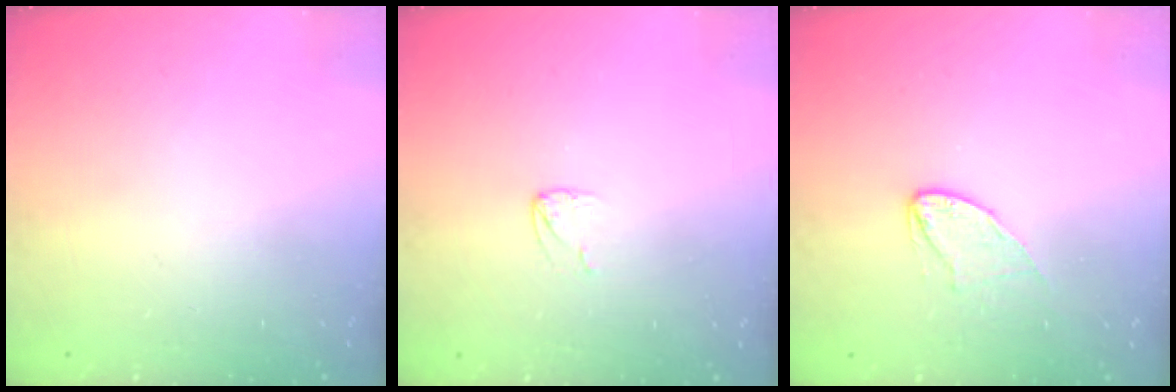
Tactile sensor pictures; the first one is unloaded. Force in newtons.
{"total": 3.0, "press": 2.9, "slide": 0.2}
{"total": 6.8, "press": 6.8, "slide": 0.6}